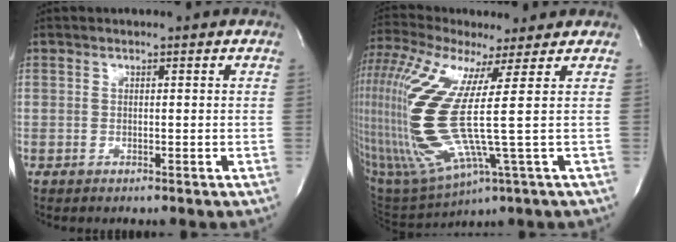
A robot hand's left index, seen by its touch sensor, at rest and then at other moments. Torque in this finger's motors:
{"motor_torque": [2.14, 0.00, 1.05, 0.21]}